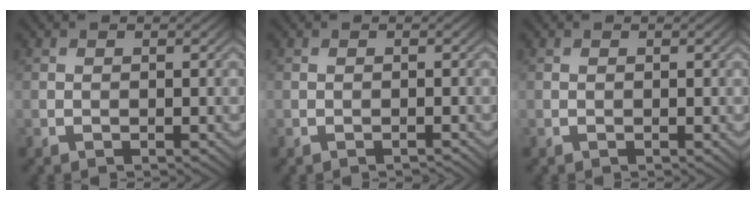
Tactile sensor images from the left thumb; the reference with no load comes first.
{"total": 0.8, "force": [-0.8, -0.1, 0.0], "torque": [0.004, 0.003, -0.016]}
{"total": 0.0}